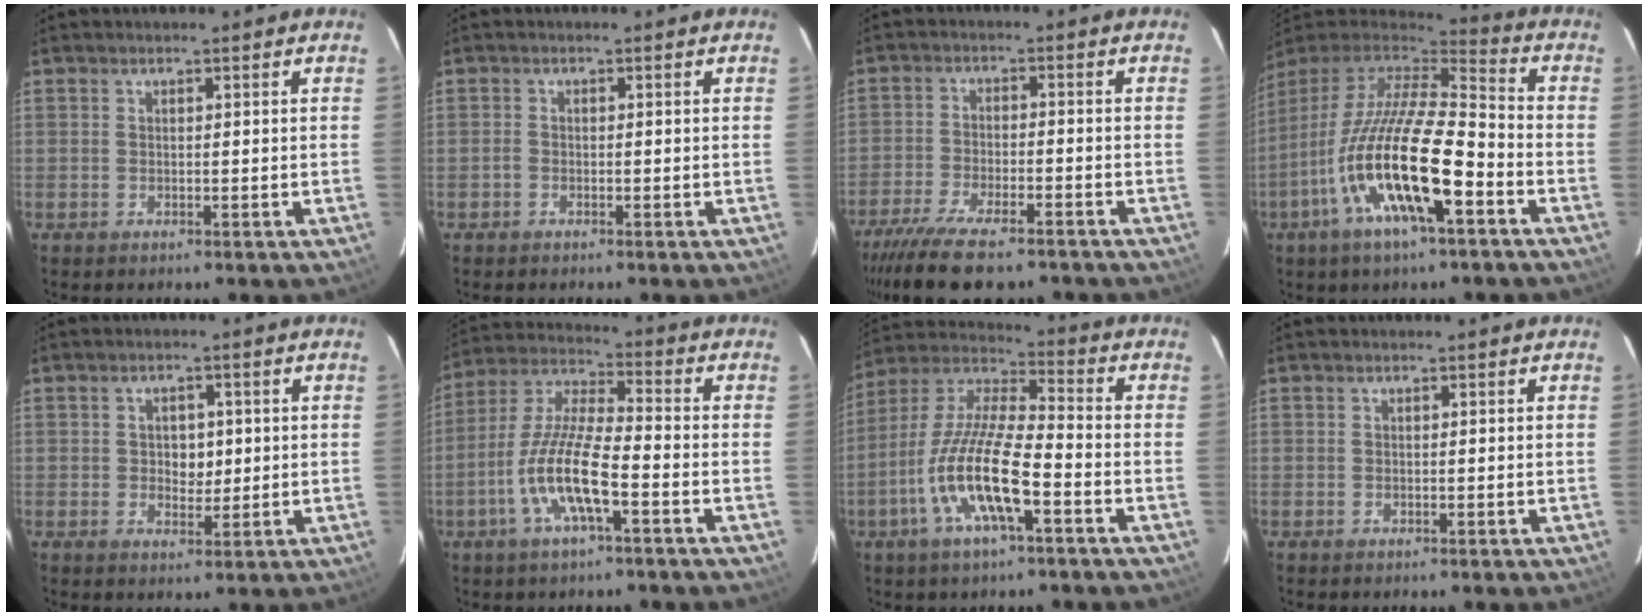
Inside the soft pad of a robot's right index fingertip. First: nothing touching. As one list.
[{"total": 0.7, "force": [-0.5, 0.5, 0.0], "torque": [-0.001, 0.001, -0.012]}, {"total": 13.9, "force": [-11.2, 3.4, 7.6], "torque": [-0.168, -0.037, -0.187]}, {"total": 20.9, "force": [-8.3, 5.2, 18.4], "torque": [-0.338, -0.034, -0.161]}, {"total": 3.7, "force": [0.2, 3.0, 2.3], "torque": [-0.034, 0.007, 0.005]}, {"total": 12.3, "force": [-5.0, 2.4, 11.0], "torque": [-0.231, -0.002, -0.097]}, {"total": 15.4, "force": [-6.3, 3.3, 13.7], "torque": [-0.277, -0.008, -0.126]}, {"total": 0.0}]